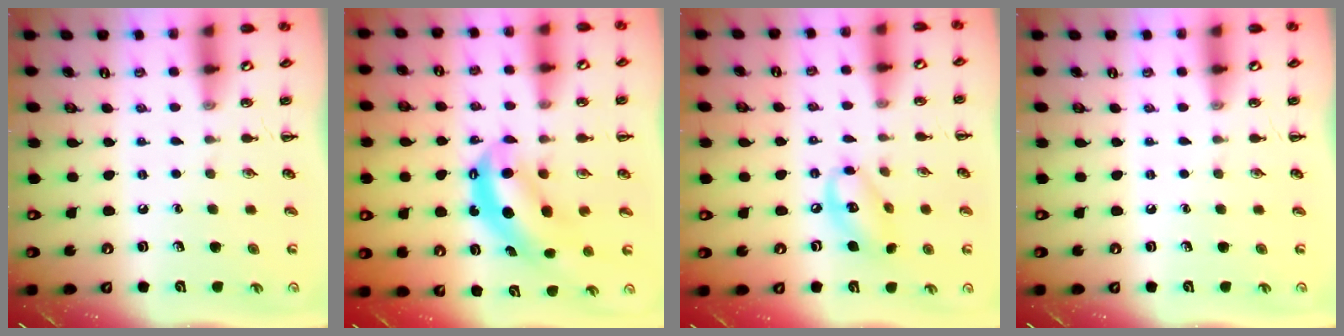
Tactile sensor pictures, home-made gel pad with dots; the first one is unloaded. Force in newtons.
{"total": 7.7, "press": 7.6, "slide": 1.5}
{"total": 10.7, "press": 10.5, "slide": 2.1}
{"total": 0.0}